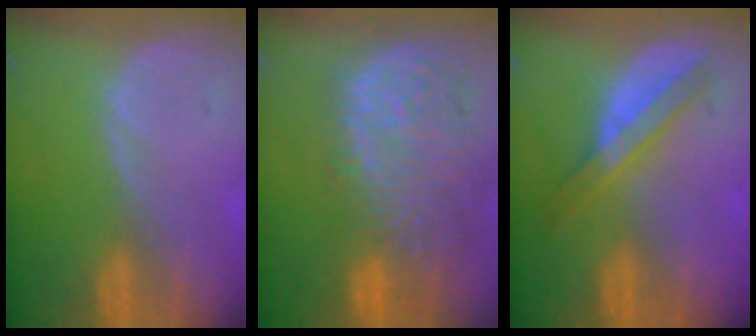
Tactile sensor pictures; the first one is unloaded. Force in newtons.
{"total": 14.5, "press": 11.9, "slide": 8.2}
{"total": 5.5, "press": 5.3, "slide": 1.6}